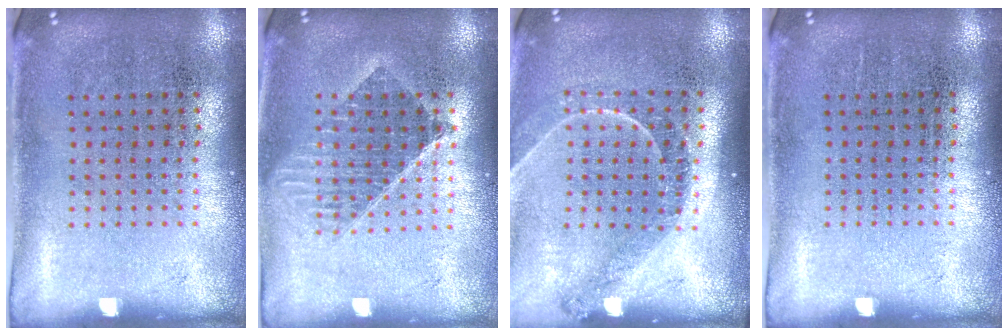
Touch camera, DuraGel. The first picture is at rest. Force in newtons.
{"total": 1.5, "press": 1.3, "slide": 0.7}
{"total": 1.3, "press": 1.3, "slide": 0.2}
{"total": 0.0}